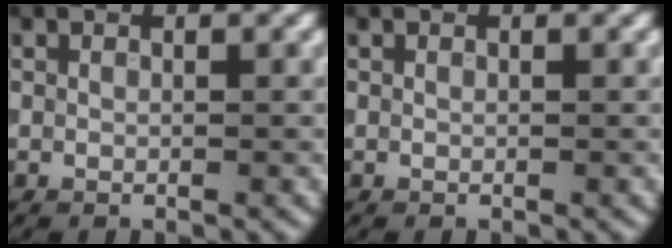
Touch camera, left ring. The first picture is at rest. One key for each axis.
{"total": 0.0}